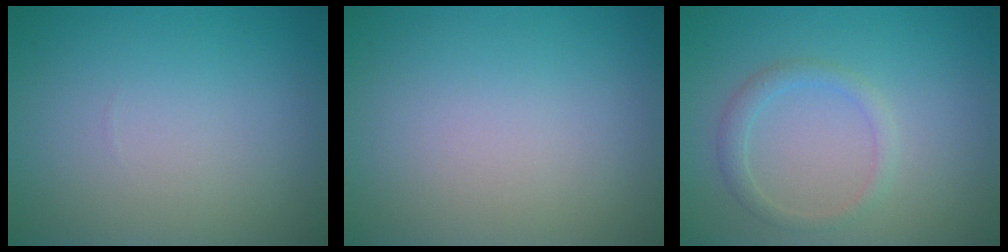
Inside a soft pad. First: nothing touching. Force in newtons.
{"total": 0.0}
{"total": 1.6, "press": 1.6, "slide": 0.1}